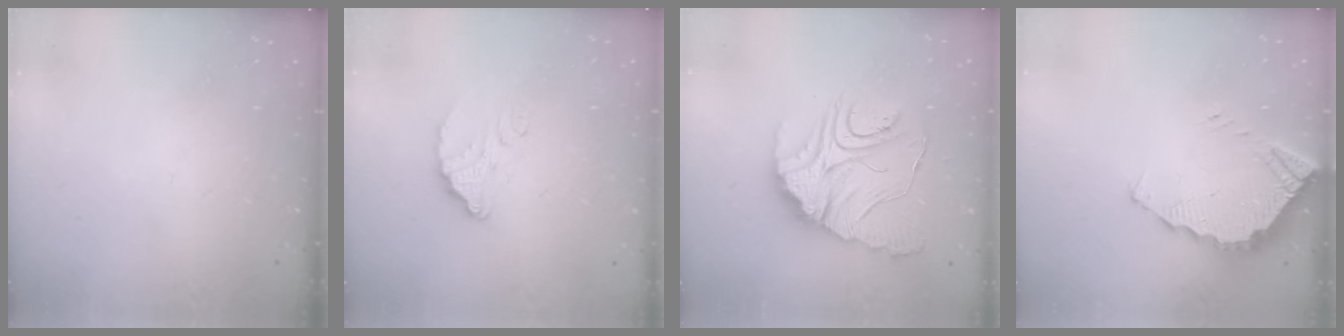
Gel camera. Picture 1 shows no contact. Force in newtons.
{"total": 5.9, "press": 5.9, "slide": 0.4}
{"total": 15.7, "press": 15.7, "slide": 1.1}
{"total": 4.0, "press": 3.9, "slide": 0.3}